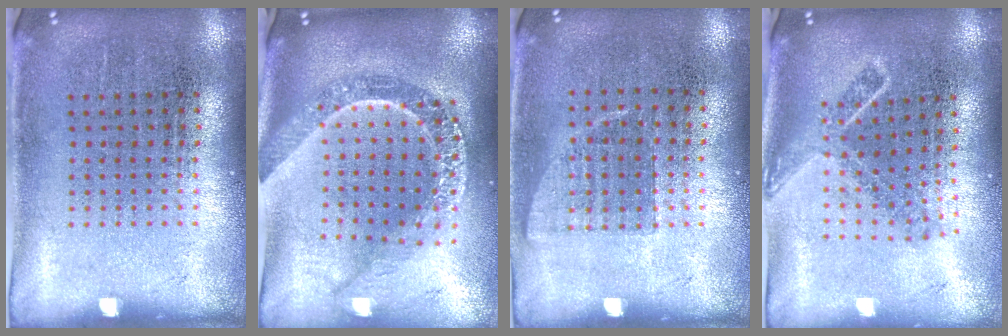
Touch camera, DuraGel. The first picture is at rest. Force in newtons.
{"total": 2.6, "press": 2.1, "slide": 1.6}
{"total": 0.7, "press": 0.7, "slide": 0.3}
{"total": 1.8, "press": 1.3, "slide": 1.2}